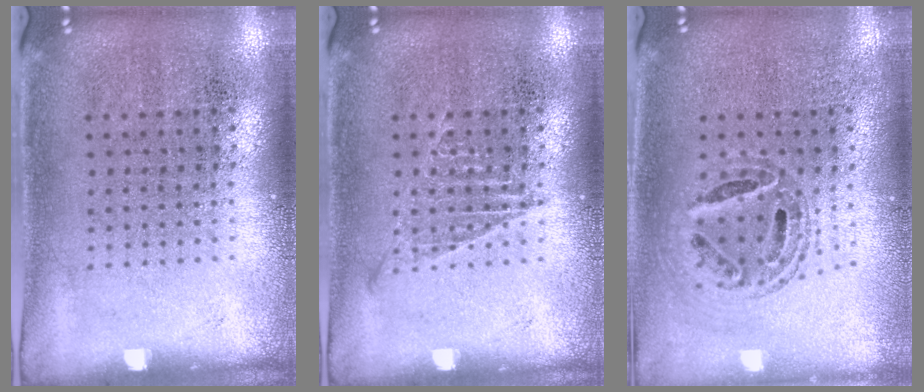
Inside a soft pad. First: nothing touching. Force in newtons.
{"total": 1.0, "press": 1.0, "slide": 0.2}
{"total": 0.8, "press": 0.8, "slide": 0.1}